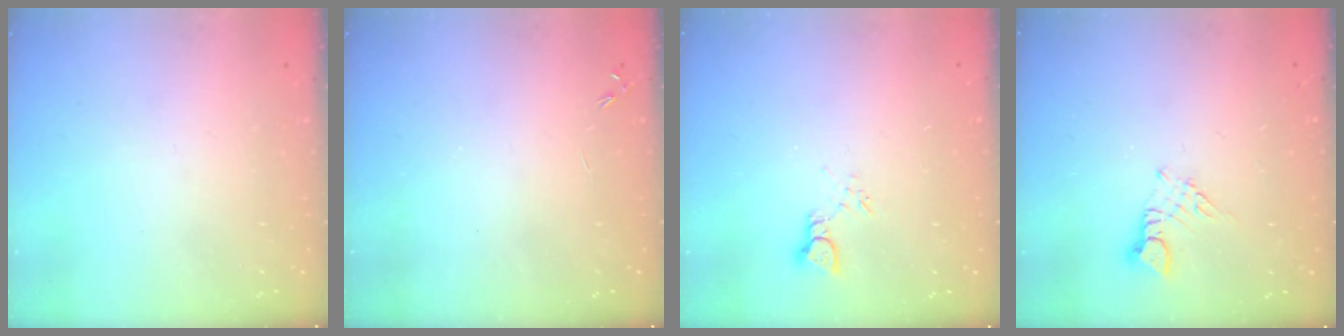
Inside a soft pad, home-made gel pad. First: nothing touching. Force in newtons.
{"total": 0.0}
{"total": 2.3, "press": 2.3, "slide": 0.1}
{"total": 2.5, "press": 2.5, "slide": 0.3}